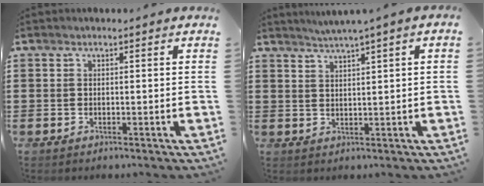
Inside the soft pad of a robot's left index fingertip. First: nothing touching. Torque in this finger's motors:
{"motor_torque": [1.35, -0.79, 0.64, 0.13]}